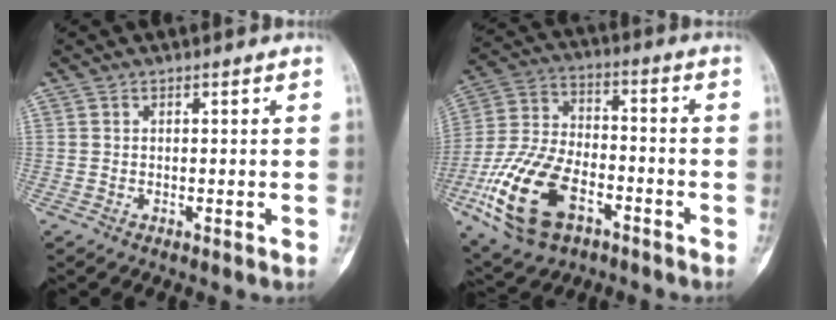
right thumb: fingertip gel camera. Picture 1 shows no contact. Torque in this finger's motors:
{"motor_torque": [1.09, 0.34, 1.97, -0.81, 0.51]}